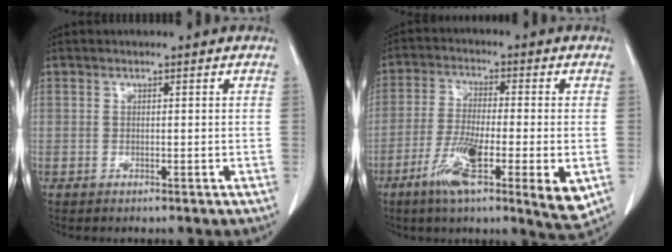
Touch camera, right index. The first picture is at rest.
{"total": 14.1, "force": [-5.2, 2.1, 13.0], "torque": [-0.207, -0.025, -0.084]}